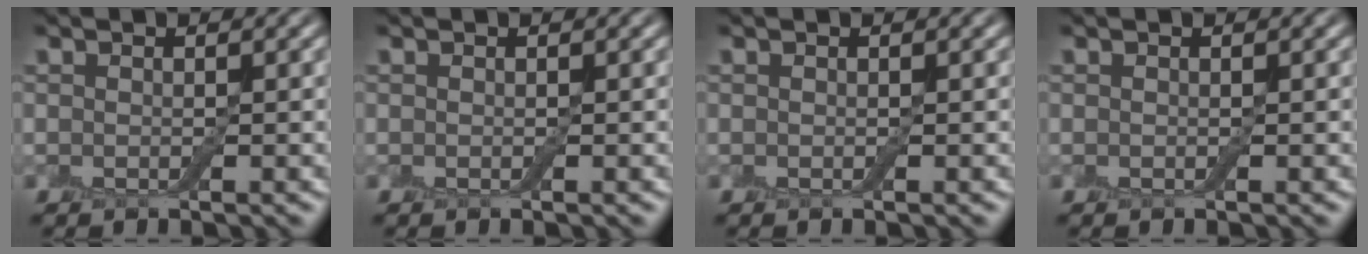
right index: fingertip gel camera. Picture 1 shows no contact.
{"total": 0.0}
{"total": 0.0}
{"total": 0.0}